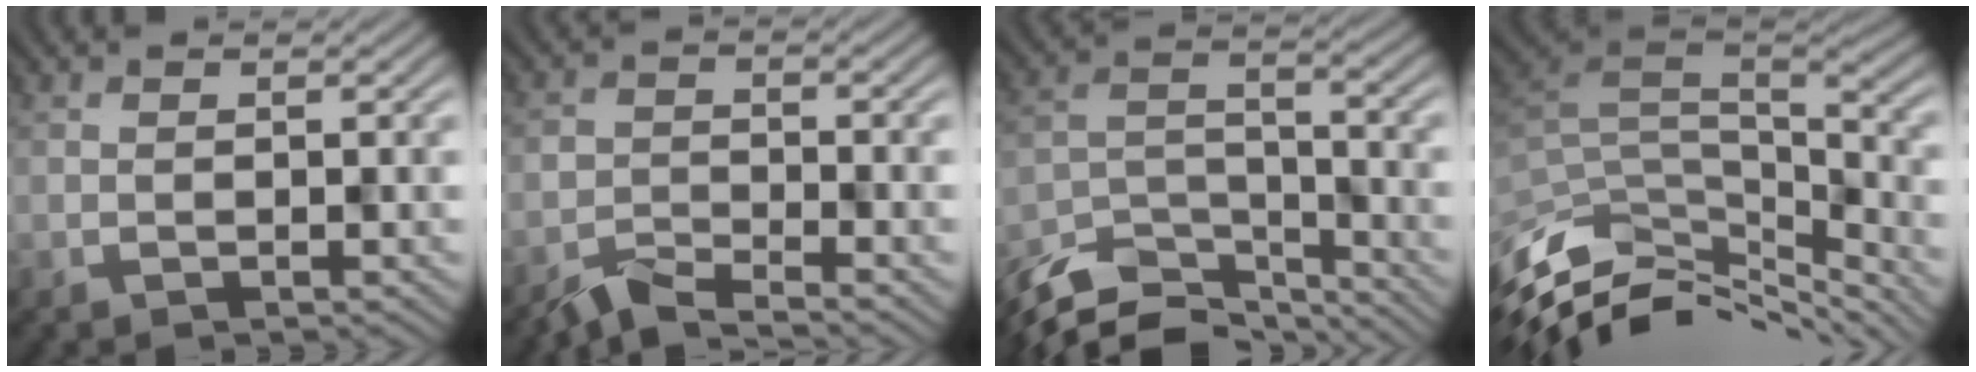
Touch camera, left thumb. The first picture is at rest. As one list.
[{"total": 3.5, "force": [-3.4, 0.3, 0.6], "torque": [-0.010, -0.002, -0.069]}, {"total": 11.3, "force": [-10.0, 3.3, 4.2], "torque": [-0.095, -0.007, -0.168]}, {"total": 11.2, "force": [-6.8, 5.2, 7.1], "torque": [-0.172, 0.004, -0.100]}]